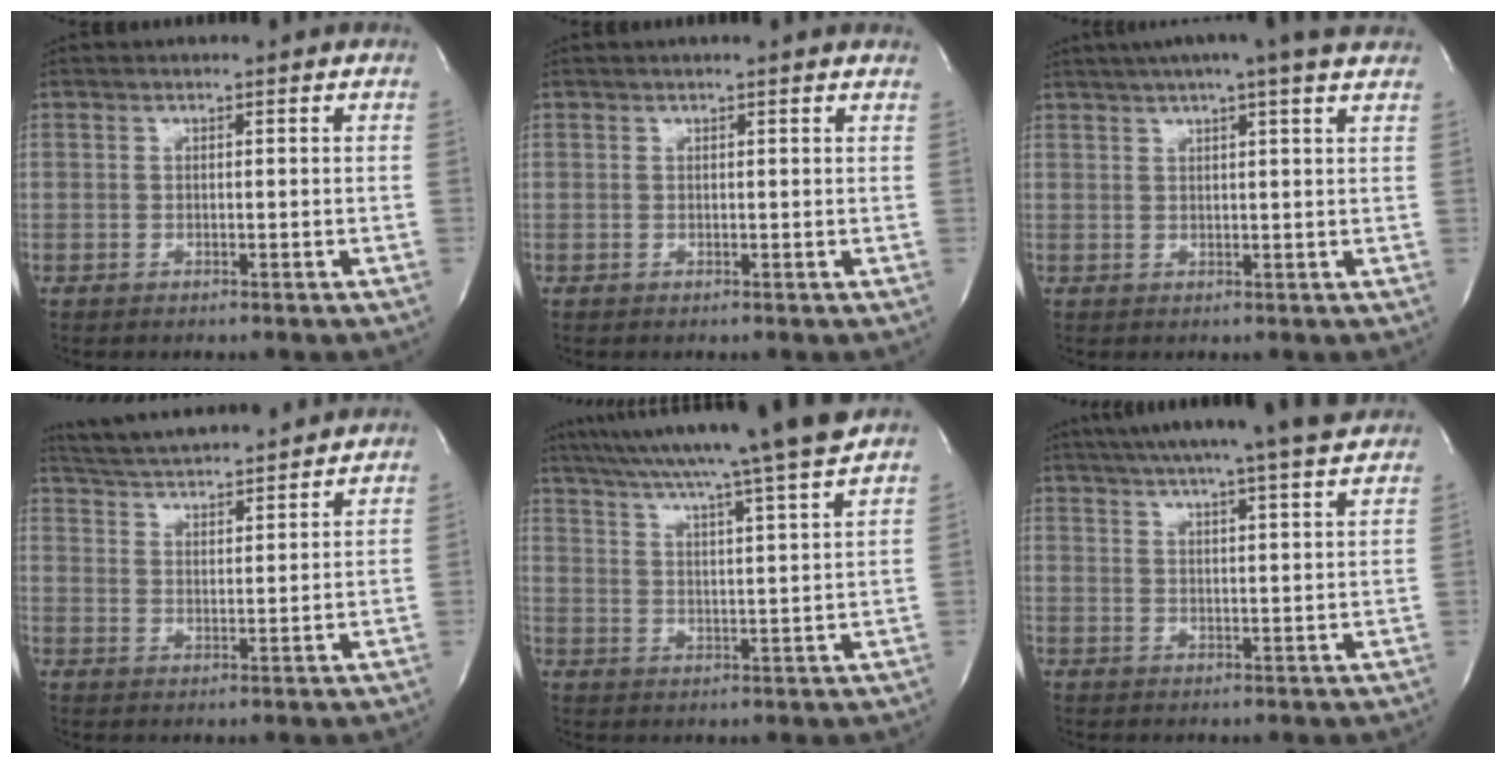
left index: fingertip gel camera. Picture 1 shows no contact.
{"total": 2.6, "force": [2.3, -0.1, 1.3], "torque": [-0.019, 0.011, 0.019]}
{"total": 12.3, "force": [10.2, 0.1, 6.9], "torque": [-0.120, 0.031, 0.123]}
{"total": 14.9, "force": [13.8, 1.3, 5.3], "torque": [-0.102, 0.022, 0.214]}
{"total": 20.8, "force": [18.2, -2.1, 9.9], "torque": [-0.174, -0.026, 0.257]}
{"total": 18.0, "force": [15.9, -0.3, 8.4], "torque": [-0.144, -0.003, 0.212]}